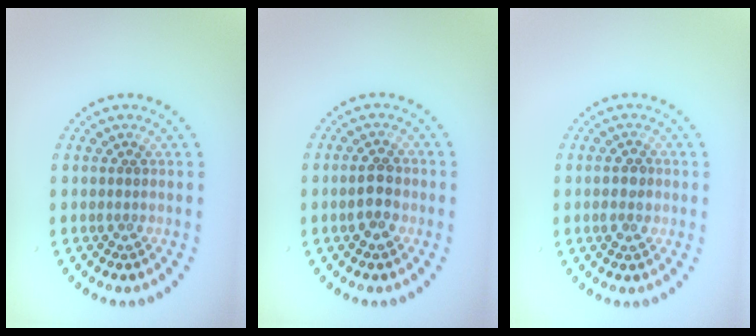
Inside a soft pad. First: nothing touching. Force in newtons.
{"total": 2.4, "press": 2.4, "slide": 0.3}
{"total": 1.8, "press": 1.8, "slide": 0.0}